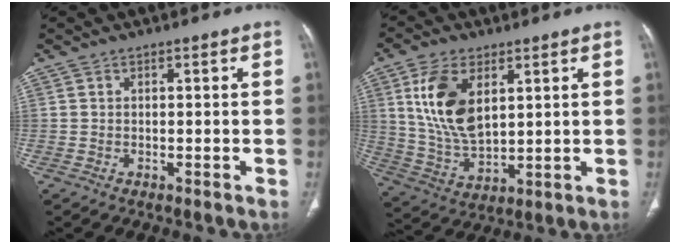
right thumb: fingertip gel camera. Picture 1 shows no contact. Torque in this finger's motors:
{"motor_torque": [0.21, 2.21, 1.59, 0.48, 0.53]}